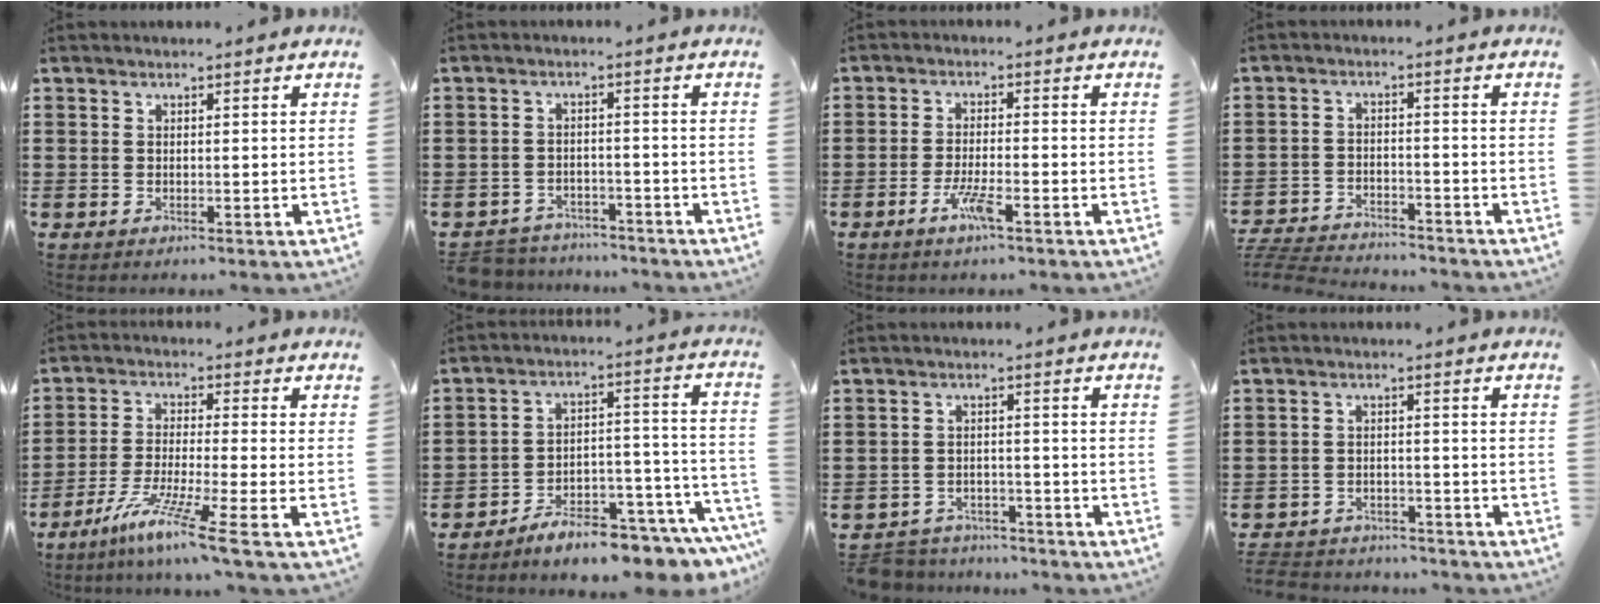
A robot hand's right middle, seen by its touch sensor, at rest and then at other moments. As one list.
[{"total": 3.7, "force": [-3.6, 0.7, -0.2], "torque": [-0.012, -0.002, -0.081]}, {"total": 4.5, "force": [-2.5, 0.6, 3.8], "torque": [-0.080, -0.007, -0.048]}, {"total": 5.0, "force": [-4.9, 0.6, 0.6], "torque": [-0.022, 0.002, -0.104]}, {"total": 8.3, "force": [-5.9, -0.9, 5.8], "torque": [-0.121, -0.020, -0.118]}, {"total": 6.6, "force": [-6.4, 0.5, 1.8], "torque": [-0.023, 0.012, -0.120]}, {"total": 4.1, "force": [-4.0, 0.7, -0.1], "torque": [-0.011, 0.002, -0.088]}, {"total": 3.3, "force": [-3.2, 0.7, -0.1], "torque": [-0.005, 0.001, -0.071]}]